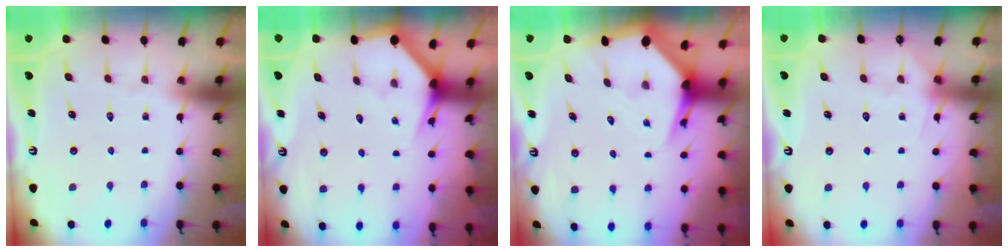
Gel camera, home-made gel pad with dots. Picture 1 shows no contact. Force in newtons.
{"total": 3.1, "press": 3.1, "slide": 0.1}
{"total": 5.2, "press": 5.1, "slide": 0.7}
{"total": 5.0, "press": 4.9, "slide": 0.6}